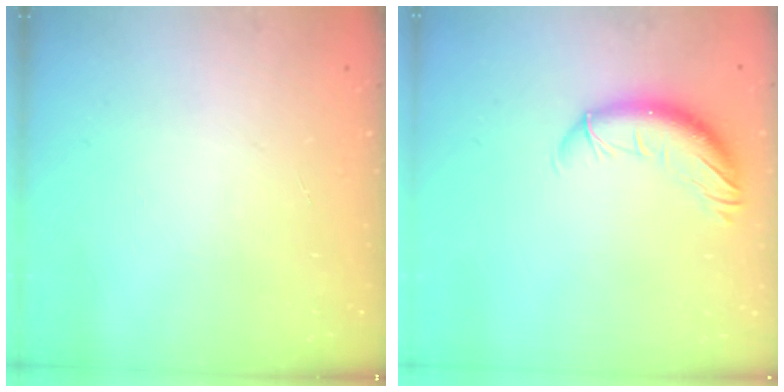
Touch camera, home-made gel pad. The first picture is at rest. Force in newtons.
{"total": 10.5, "press": 10.4, "slide": 1.7}